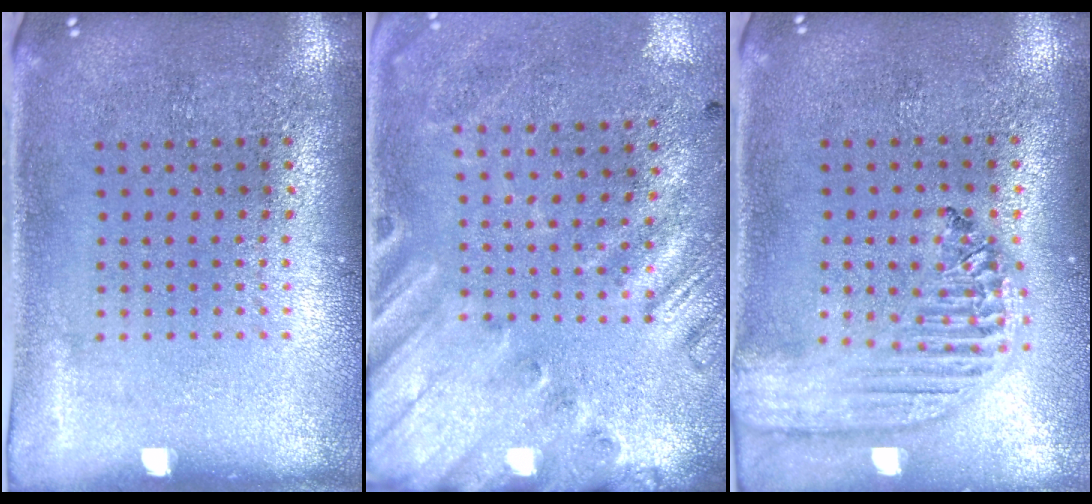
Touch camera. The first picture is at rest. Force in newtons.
{"total": 2.6, "press": 1.8, "slide": 1.8}
{"total": 2.2, "press": 1.9, "slide": 1.1}